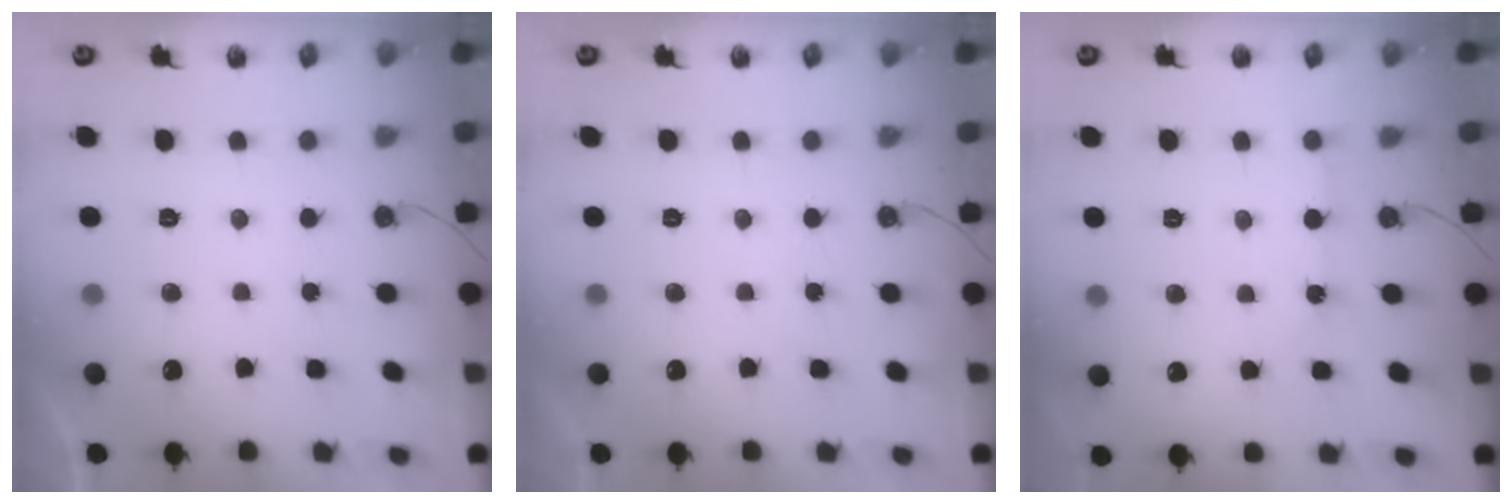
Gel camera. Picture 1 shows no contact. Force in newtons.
{"total": 0.0}
{"total": 4.6, "press": 4.6, "slide": 0.6}